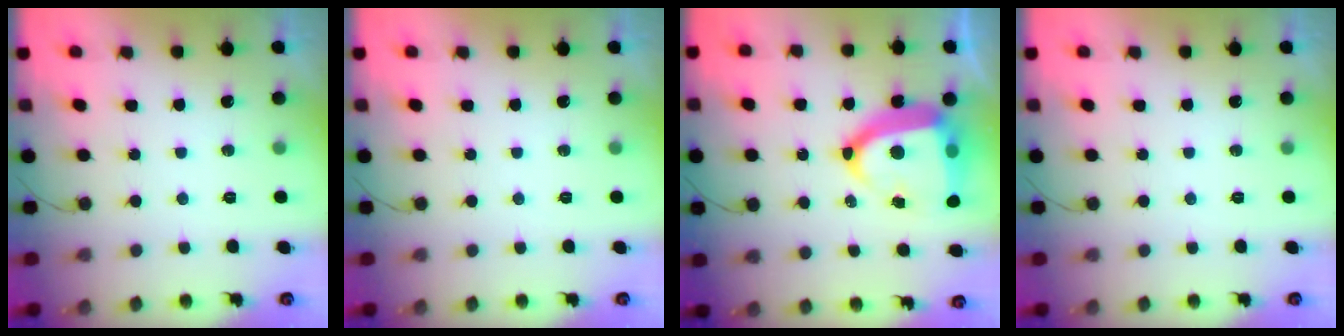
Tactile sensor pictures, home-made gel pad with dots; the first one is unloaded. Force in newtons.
{"total": 0.0}
{"total": 19.1, "press": 19.0, "slide": 2.2}
{"total": 0.0}